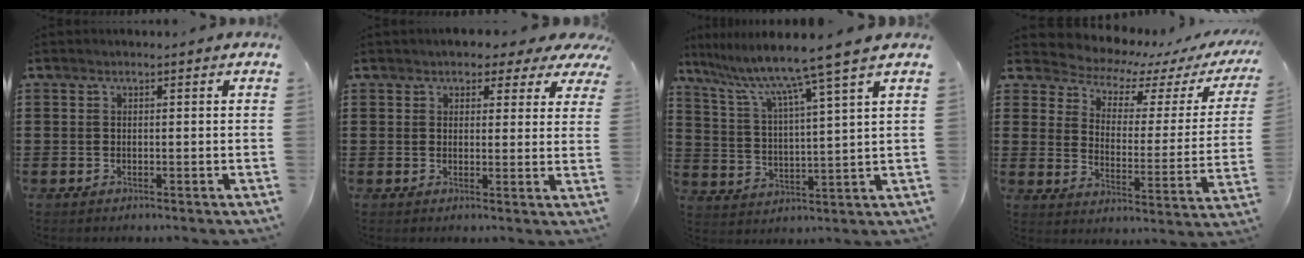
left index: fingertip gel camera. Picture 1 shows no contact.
{"total": 3.2, "force": [2.5, 1.5, 1.4], "torque": [-0.022, -0.010, 0.040]}
{"total": 9.0, "force": [7.1, -1.4, 5.4], "torque": [-0.132, -0.047, 0.111]}
{"total": 4.3, "force": [4.0, 1.4, 0.9], "torque": [-0.049, -0.039, 0.061]}